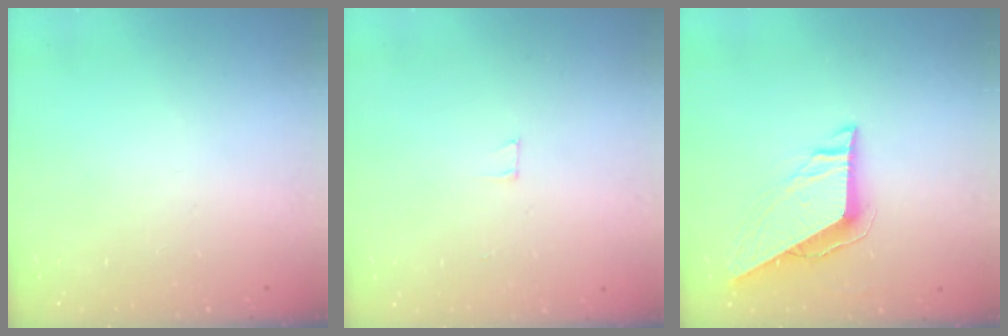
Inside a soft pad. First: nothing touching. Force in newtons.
{"total": 2.5, "press": 2.5, "slide": 0.2}
{"total": 8.5, "press": 8.5, "slide": 0.3}